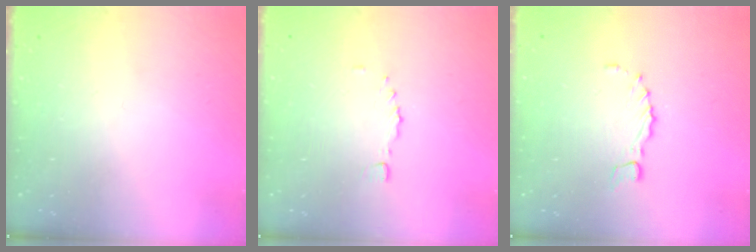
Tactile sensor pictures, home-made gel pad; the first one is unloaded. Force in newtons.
{"total": 1.7, "press": 1.5, "slide": 0.7}
{"total": 1.0, "press": 1.0, "slide": 0.3}